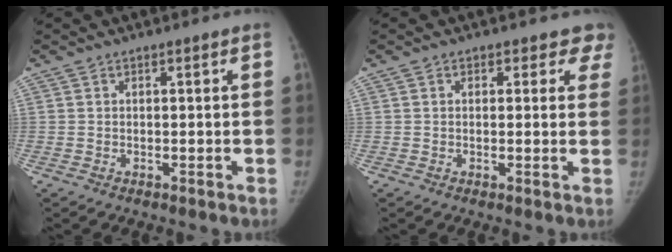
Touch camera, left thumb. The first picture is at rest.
{"total": 4.2, "force": [3.2, 2.7, 0.5], "torque": [0.042, -0.007, 0.015]}